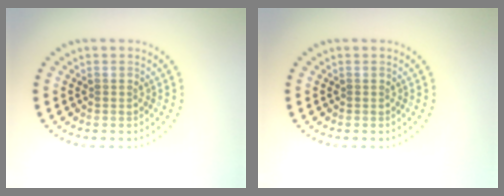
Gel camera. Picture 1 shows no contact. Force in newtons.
{"total": 0.0}